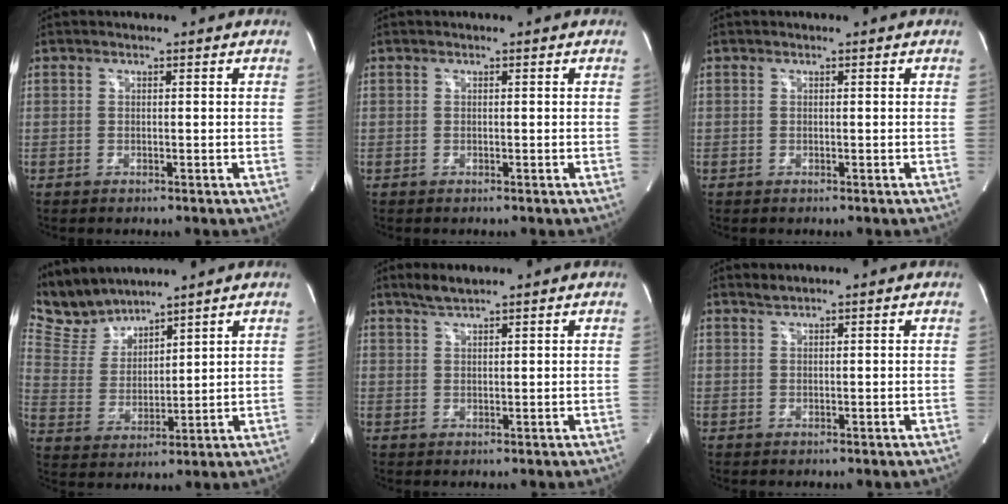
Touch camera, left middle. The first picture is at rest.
{"total": 0.0}
{"total": 0.0}
{"total": 7.9, "force": [7.7, 1.6, 0.7], "torque": [-0.032, 0.013, 0.172]}
{"total": 2.7, "force": [2.3, -0.1, 1.3], "torque": [-0.033, 0.003, 0.047]}
{"total": 0.9, "force": [0.8, -0.3, 0.1], "torque": [-0.008, 0.001, 0.021]}